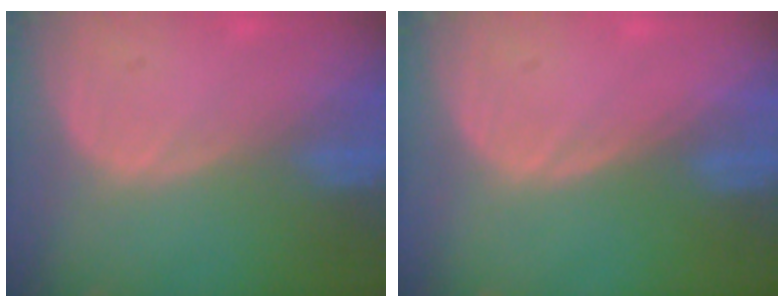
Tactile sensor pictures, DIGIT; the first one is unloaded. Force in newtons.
{"total": 0.0}